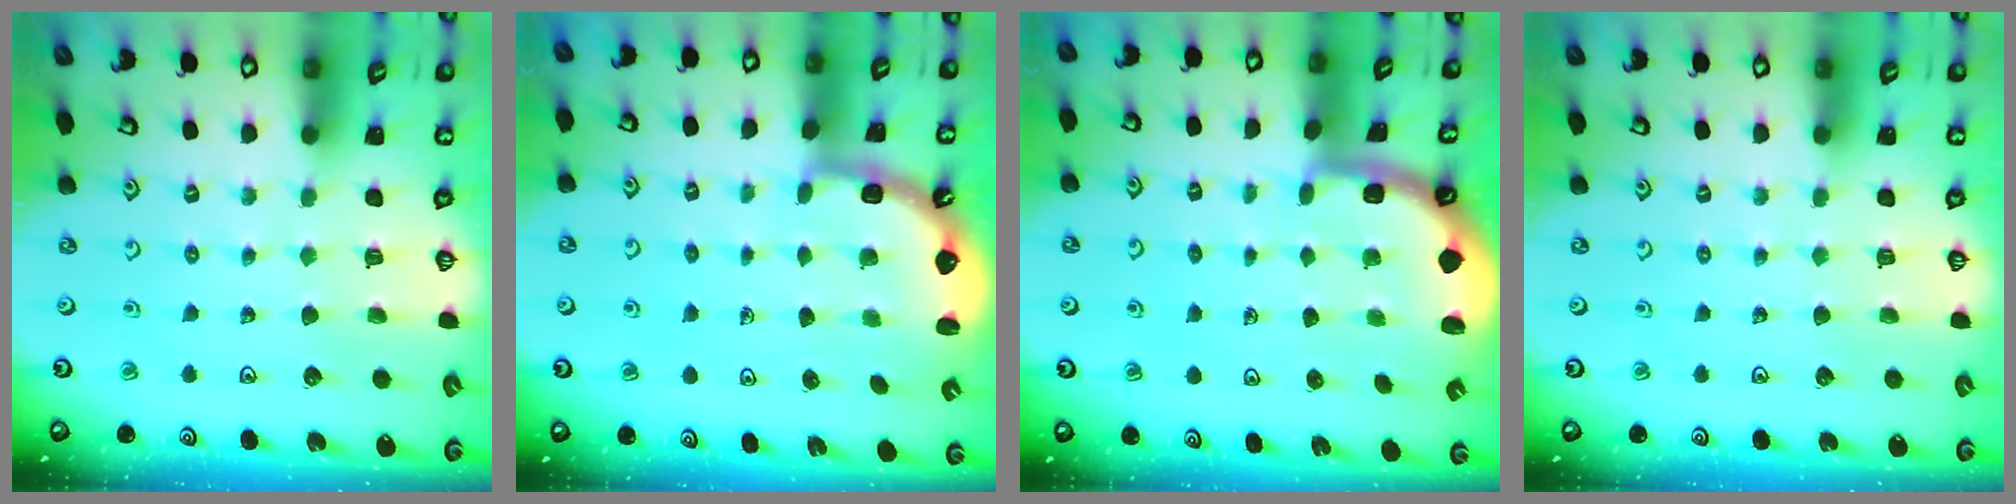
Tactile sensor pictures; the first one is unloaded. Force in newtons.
{"total": 2.6, "press": 2.3, "slide": 1.3}
{"total": 1.5, "press": 1.5, "slide": 0.2}
{"total": 0.0}